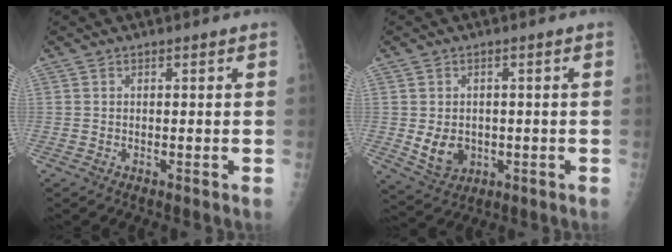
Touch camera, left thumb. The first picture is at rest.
{"total": 5.8, "force": [-0.5, 4.7, 3.4], "torque": [-0.037, -0.005, 0.010]}